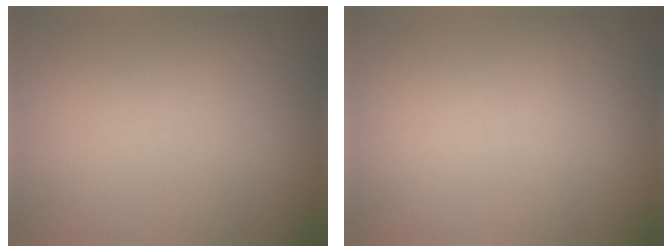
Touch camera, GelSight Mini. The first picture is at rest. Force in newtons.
{"total": 0.0}